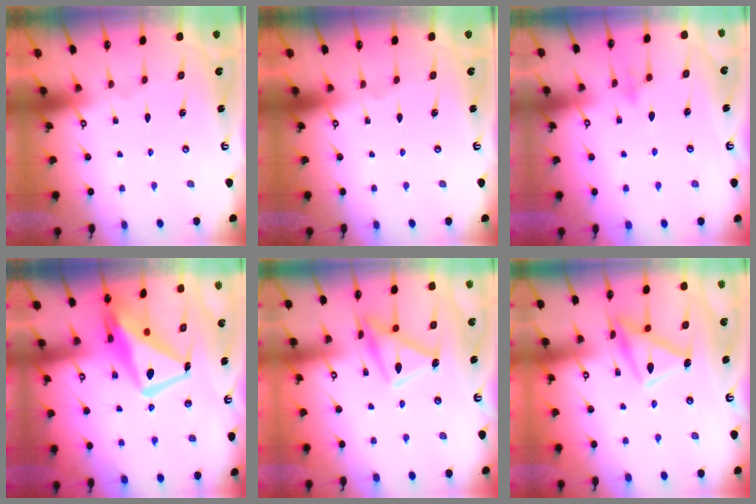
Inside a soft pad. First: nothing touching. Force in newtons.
{"total": 0.0}
{"total": 7.3, "press": 7.1, "slide": 1.5}
{"total": 15.0, "press": 14.9, "slide": 1.9}
{"total": 13.9, "press": 13.9, "slide": 1.1}
{"total": 13.9, "press": 13.9, "slide": 1.1}